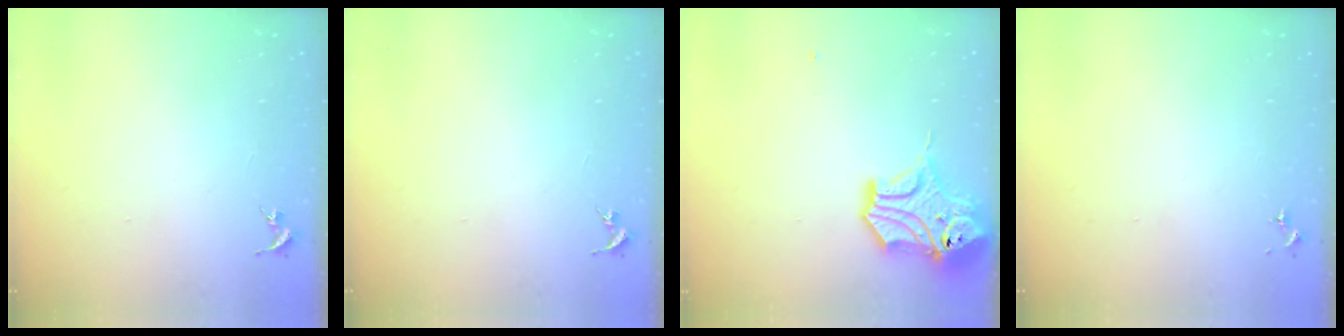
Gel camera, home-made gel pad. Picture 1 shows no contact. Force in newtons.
{"total": 0.0}
{"total": 14.8, "press": 14.7, "slide": 2.2}
{"total": 0.0}